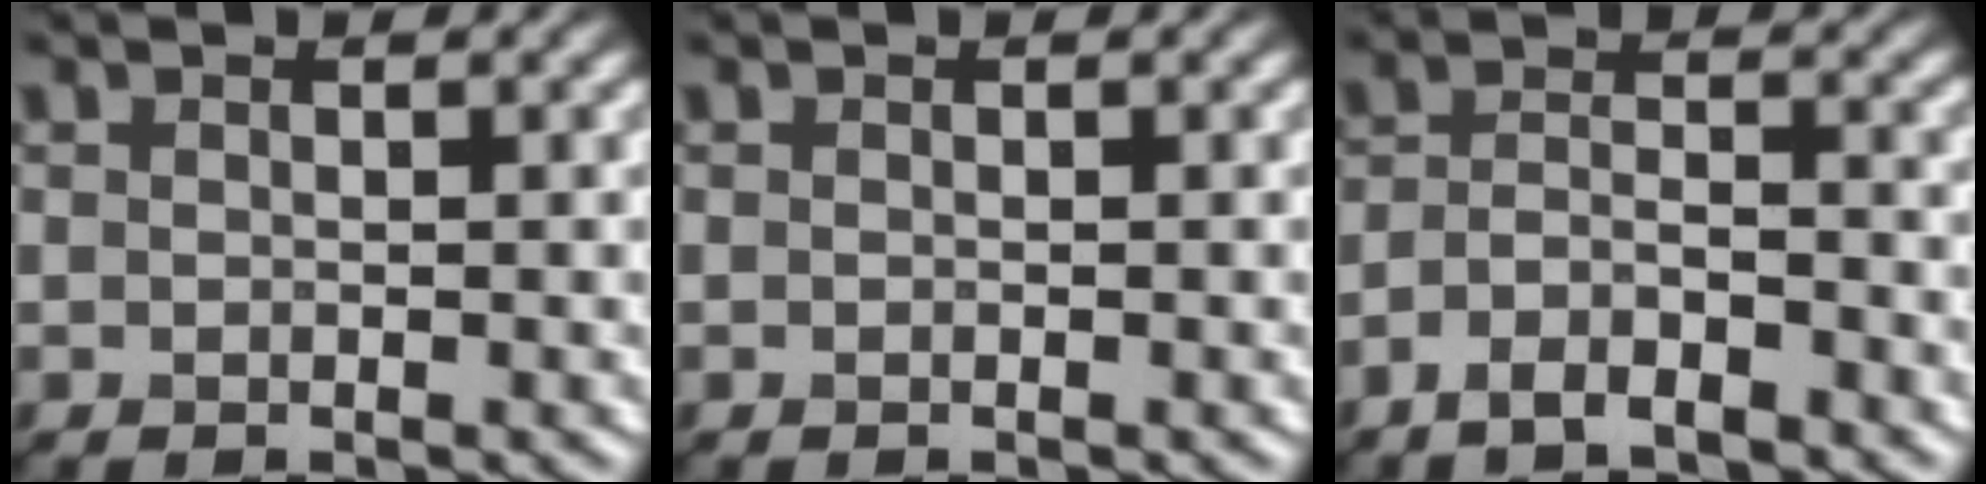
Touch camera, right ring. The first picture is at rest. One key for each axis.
{"total": 0.0}
{"total": 3.6, "fx": -2.7, "fy": 1.1, "fz": 2.2, "tx": -0.043, "ty": 0.005, "tz": -0.057}